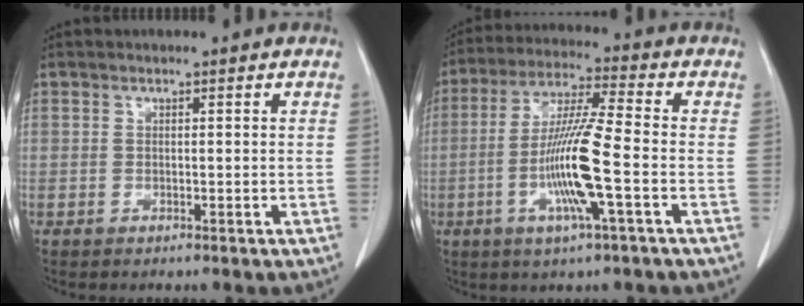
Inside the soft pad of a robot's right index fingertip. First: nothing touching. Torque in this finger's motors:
{"motor_torque": [1.92, -0.22, 0.53, 0.14]}